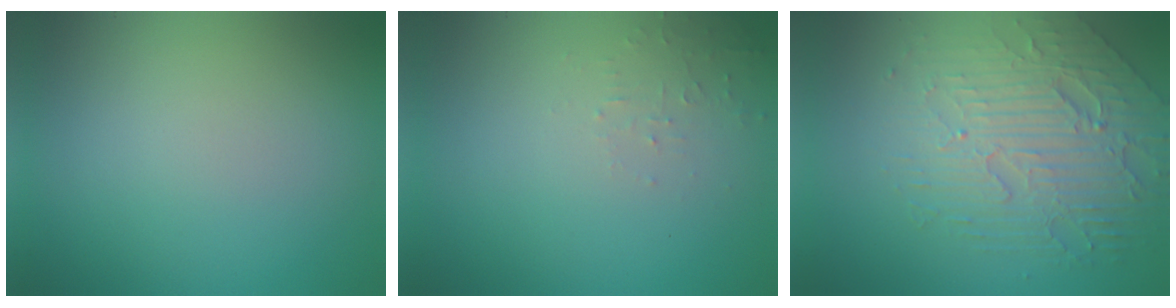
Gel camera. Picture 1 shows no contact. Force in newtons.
{"total": 1.2, "press": 1.2, "slide": 0.3}
{"total": 6.2, "press": 4.6, "slide": 4.1}